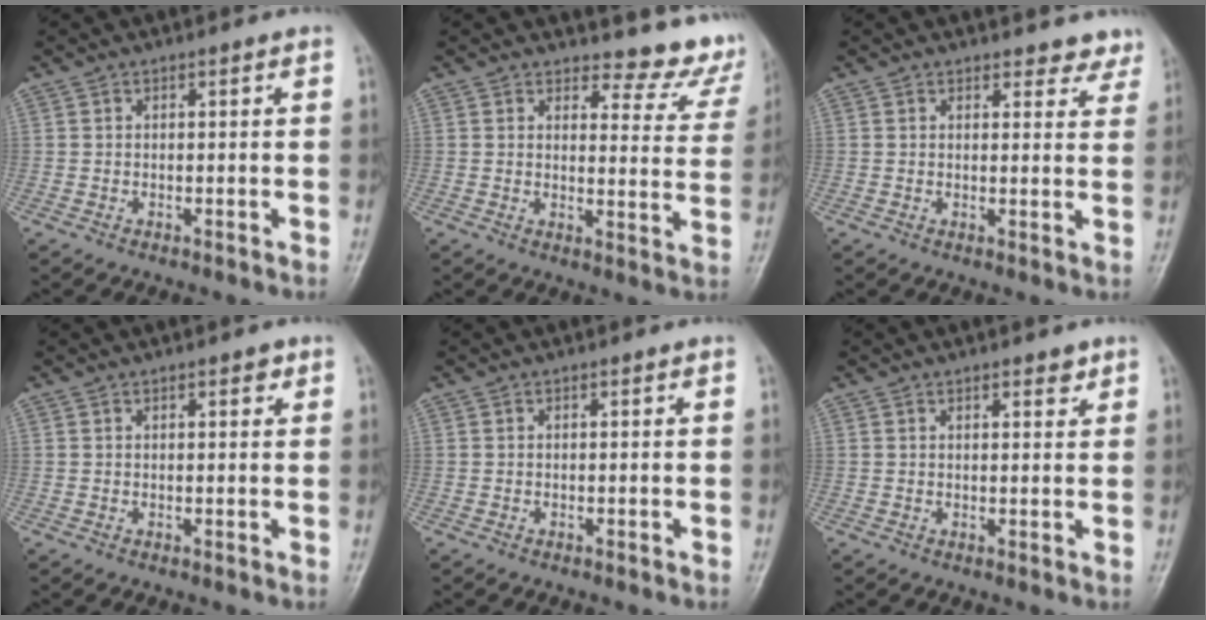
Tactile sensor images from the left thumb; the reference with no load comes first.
{"total": 9.1, "force": [8.7, 2.7, 0.7], "torque": [0.028, -0.090, 0.083]}
{"total": 4.6, "force": [4.2, 1.9, 0.1], "torque": [0.034, -0.026, 0.028]}
{"total": 1.9, "force": [1.1, 0.9, 1.2], "torque": [-0.007, -0.003, 0.013]}
{"total": 0.0}
{"total": 2.6, "force": [1.8, 1.0, 1.6], "torque": [-0.011, -0.009, 0.023]}